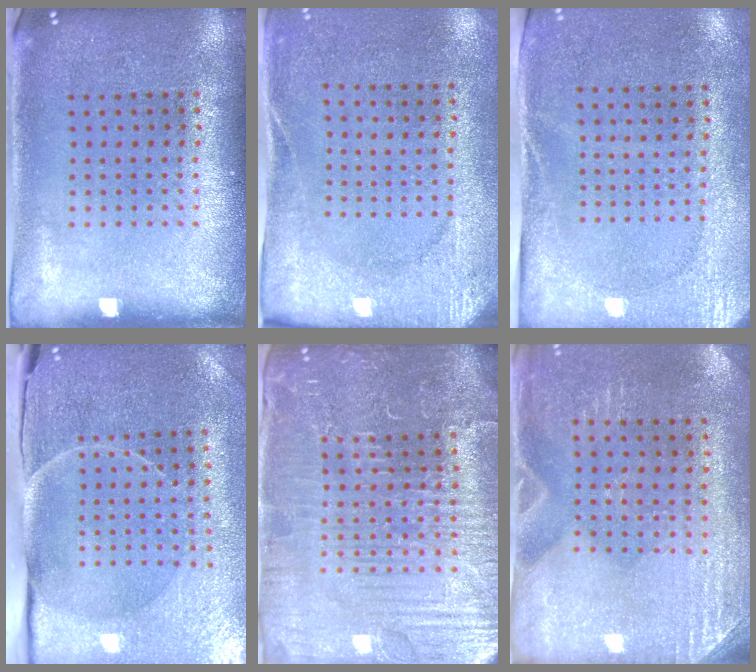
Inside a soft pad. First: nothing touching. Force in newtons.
{"total": 2.6, "press": 2.0, "slide": 1.6}
{"total": 2.7, "press": 2.1, "slide": 1.6}
{"total": 3.7, "press": 3.6, "slide": 1.1}
{"total": 5.4, "press": 5.0, "slide": 1.9}
{"total": 2.8, "press": 2.5, "slide": 1.2}